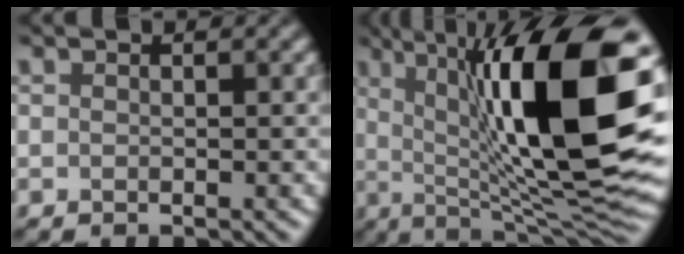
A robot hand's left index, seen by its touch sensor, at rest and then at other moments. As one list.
[{"total": 16.9, "force": [2.5, 5.4, 15.8], "torque": [-0.224, 0.002, 0.037]}]